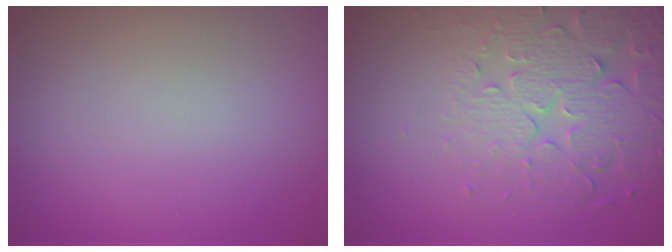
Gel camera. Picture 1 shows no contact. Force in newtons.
{"total": 5.0, "press": 4.1, "slide": 2.9}